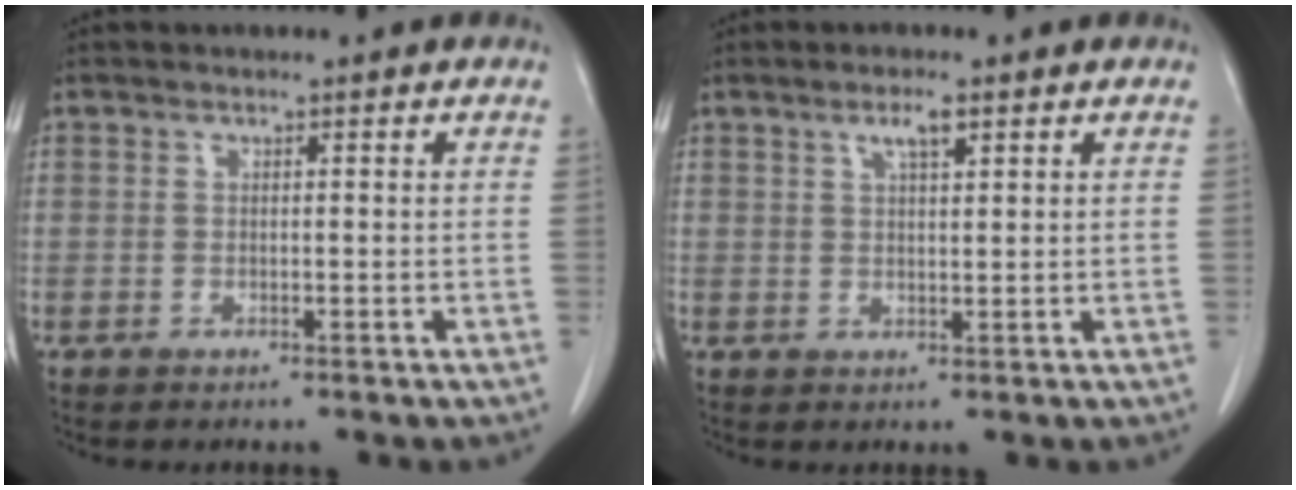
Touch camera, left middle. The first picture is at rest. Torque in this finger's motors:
{"motor_torque": [0.58, -0.34, 0.05, 0.01]}